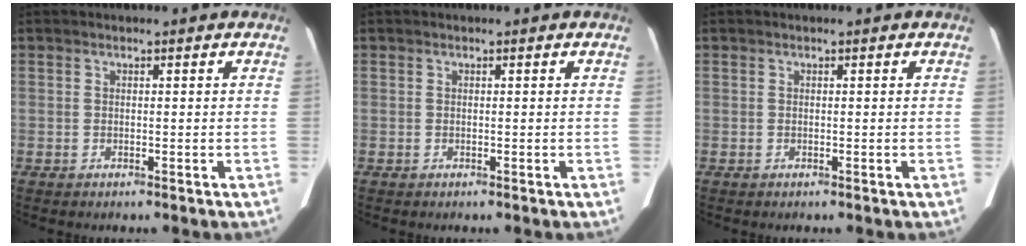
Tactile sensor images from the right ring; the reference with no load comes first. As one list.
[{"total": 0.0}, {"total": 0.0}]